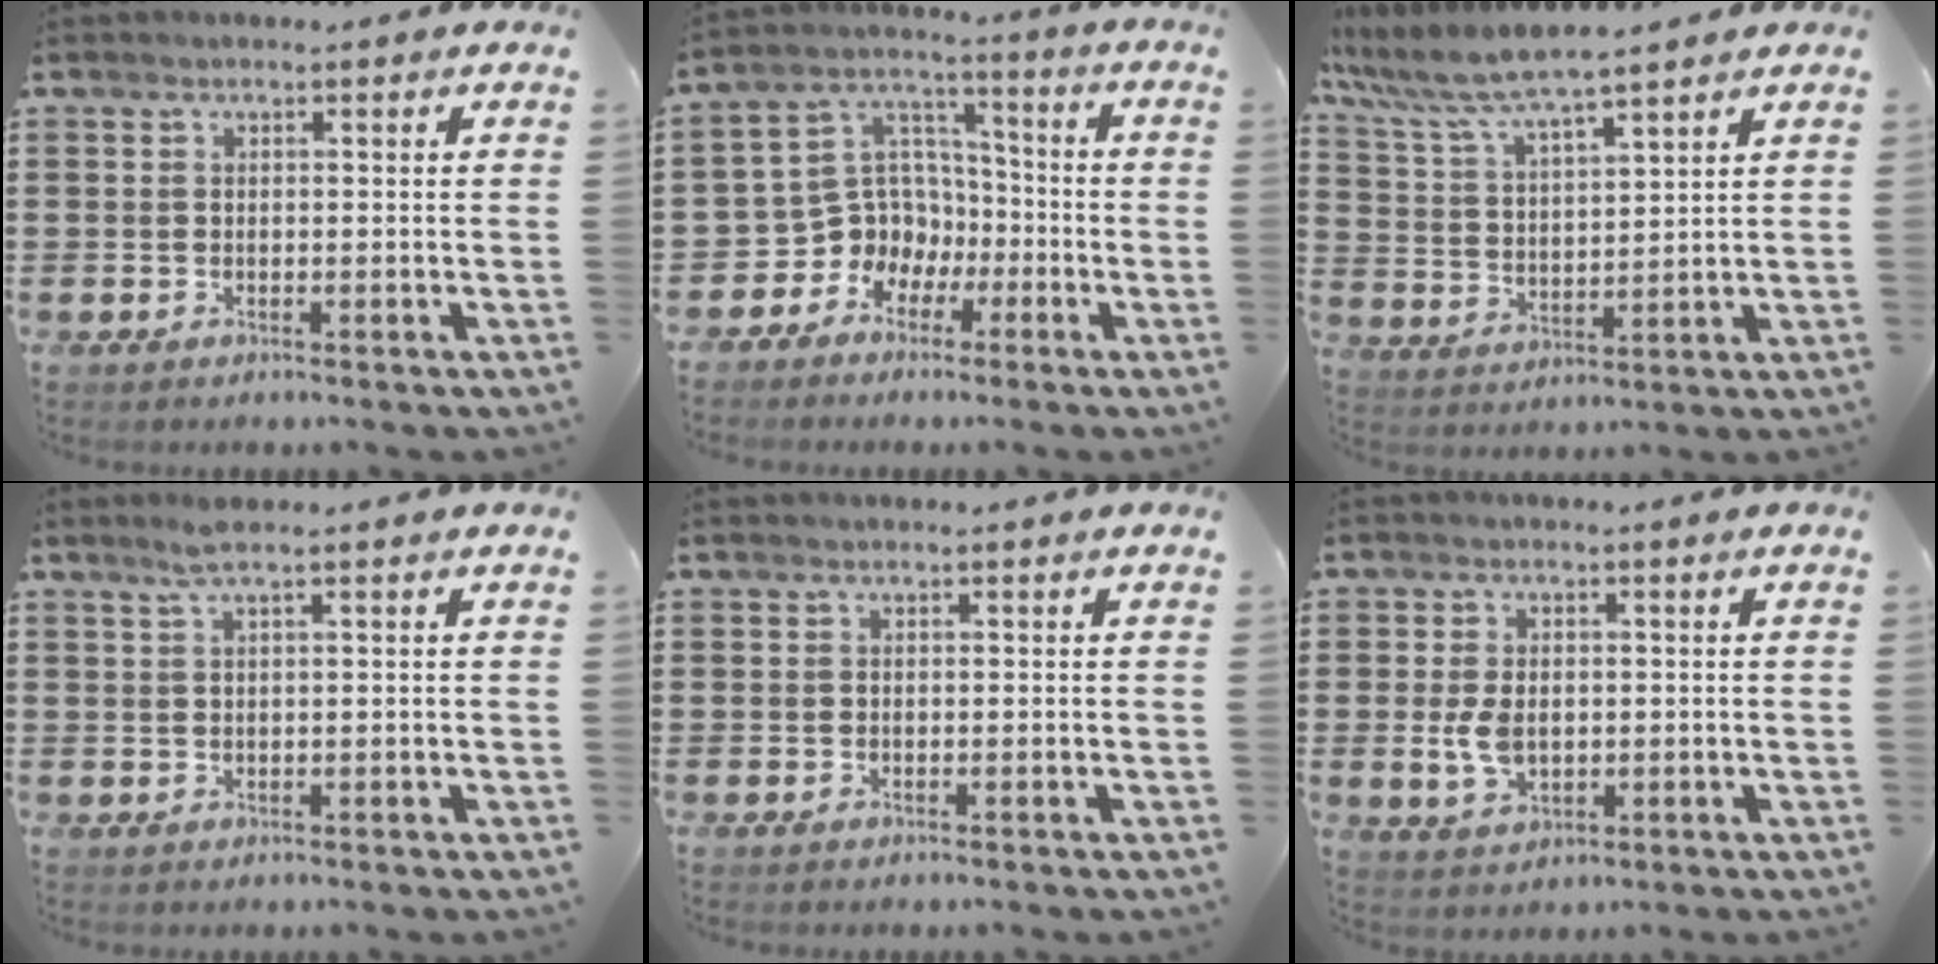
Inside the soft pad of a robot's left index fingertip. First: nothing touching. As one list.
[{"total": 7.9, "force": [-2.8, 7.3, 1.5], "torque": [-0.074, -0.001, -0.055]}, {"total": 6.4, "force": [5.7, 0.4, 2.9], "torque": [-0.081, -0.027, 0.096]}, {"total": 2.0, "force": [1.2, -0.1, 1.6], "torque": [-0.034, 0.001, 0.021]}, {"total": 0.0}, {"total": 4.8, "force": [0.0, 3.0, 3.8], "torque": [-0.096, -0.001, -0.004]}]